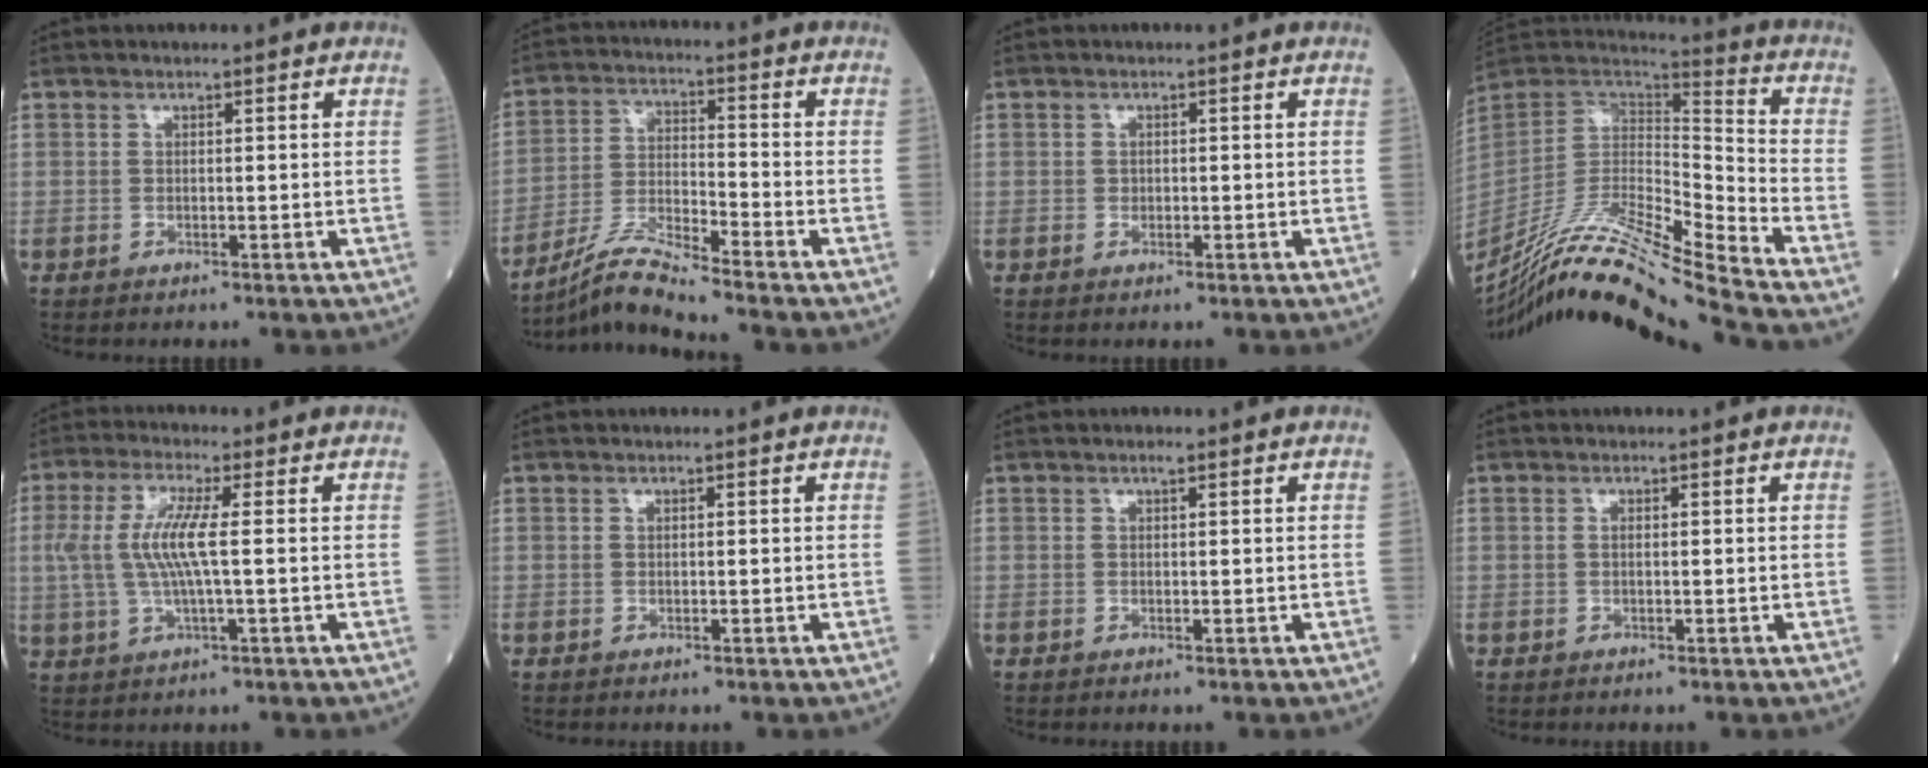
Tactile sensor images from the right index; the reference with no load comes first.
{"total": 8.0, "force": [-7.2, -1.6, 3.0], "torque": [-0.065, -0.018, -0.139]}
{"total": 0.7, "force": [-0.1, 0.6, 0.4], "torque": [-0.004, 0.001, -0.003]}
{"total": 22.6, "force": [-19.8, -1.7, 10.7], "torque": [-0.222, -0.018, -0.360]}
{"total": 7.5, "force": [0.5, 1.0, 7.4], "torque": [-0.171, 0.009, 0.008]}
{"total": 0.0}
{"total": 0.6, "force": [0.4, 0.1, 0.4], "torque": [-0.010, 0.000, 0.005]}
{"total": 0.5, "force": [0.1, 0.2, 0.5], "torque": [-0.011, 0.001, 0.000]}